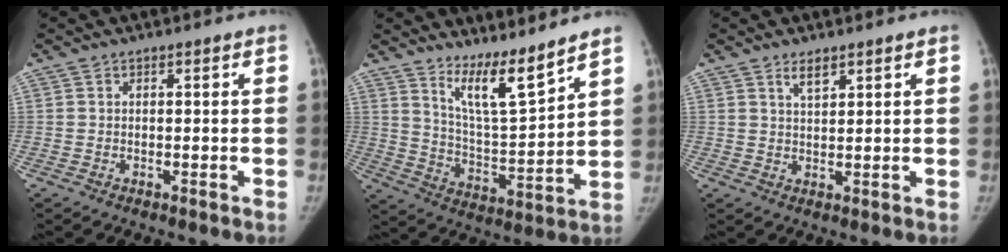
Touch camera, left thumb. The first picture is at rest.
{"total": 10.5, "force": [8.5, 0.9, 6.1], "torque": [-0.100, -0.081, 0.162]}
{"total": 2.6, "force": [1.9, 0.9, 1.6], "torque": [-0.023, -0.013, 0.037]}